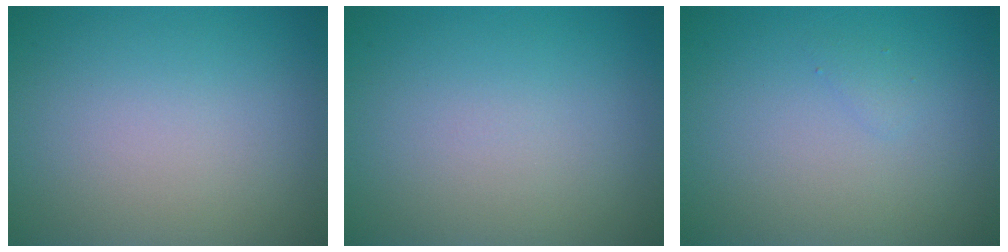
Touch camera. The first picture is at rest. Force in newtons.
{"total": 0.0}
{"total": 0.5, "press": 0.5, "slide": 0.1}